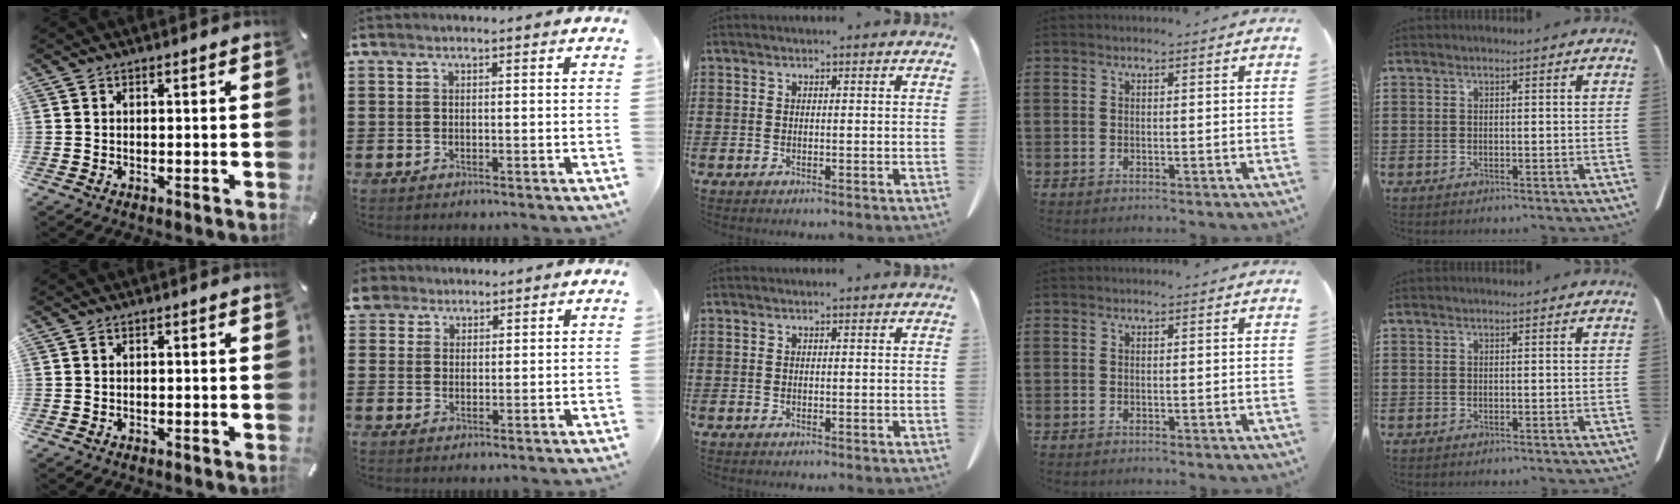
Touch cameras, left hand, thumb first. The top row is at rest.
{"index": {"total": 3.1, "force": [2.2, 2.2, 0.1], "torque": [-0.008, 0.009, 0.041]}}